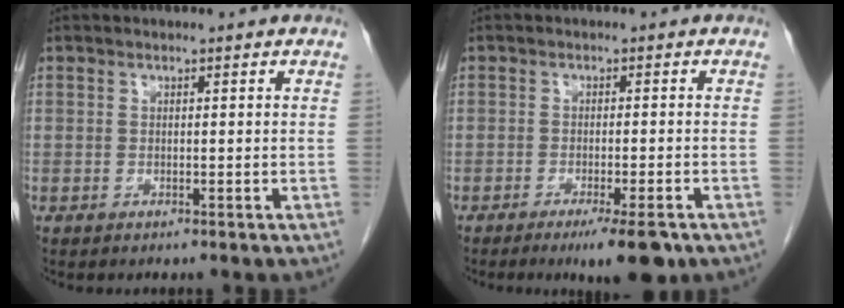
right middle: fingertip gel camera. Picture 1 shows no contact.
{"total": 6.1, "force": [-4.0, 0.6, 4.6], "torque": [-0.060, -0.014, -0.057]}